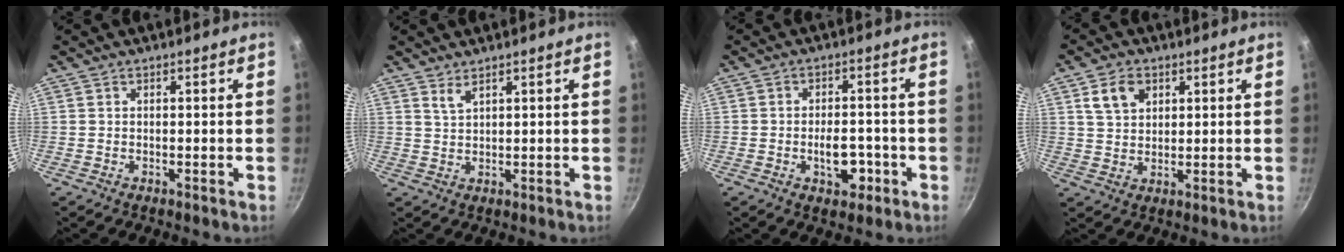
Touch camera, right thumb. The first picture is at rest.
{"total": 2.0, "force": [1.6, 0.5, 1.1], "torque": [-0.023, -0.013, 0.038]}
{"total": 6.0, "force": [-2.0, 3.5, 4.4], "torque": [-0.047, 0.017, -0.027]}
{"total": 6.3, "force": [2.8, 4.4, 3.5], "torque": [-0.047, -0.009, 0.053]}